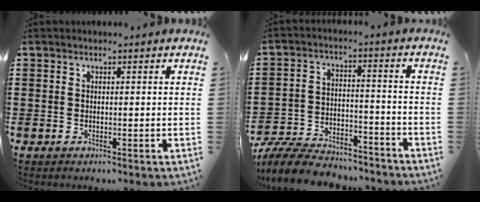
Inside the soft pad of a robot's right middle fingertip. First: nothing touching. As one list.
[{"total": 9.2, "force": [-8.7, 1.8, 2.6], "torque": [-0.049, 0.024, -0.169]}]